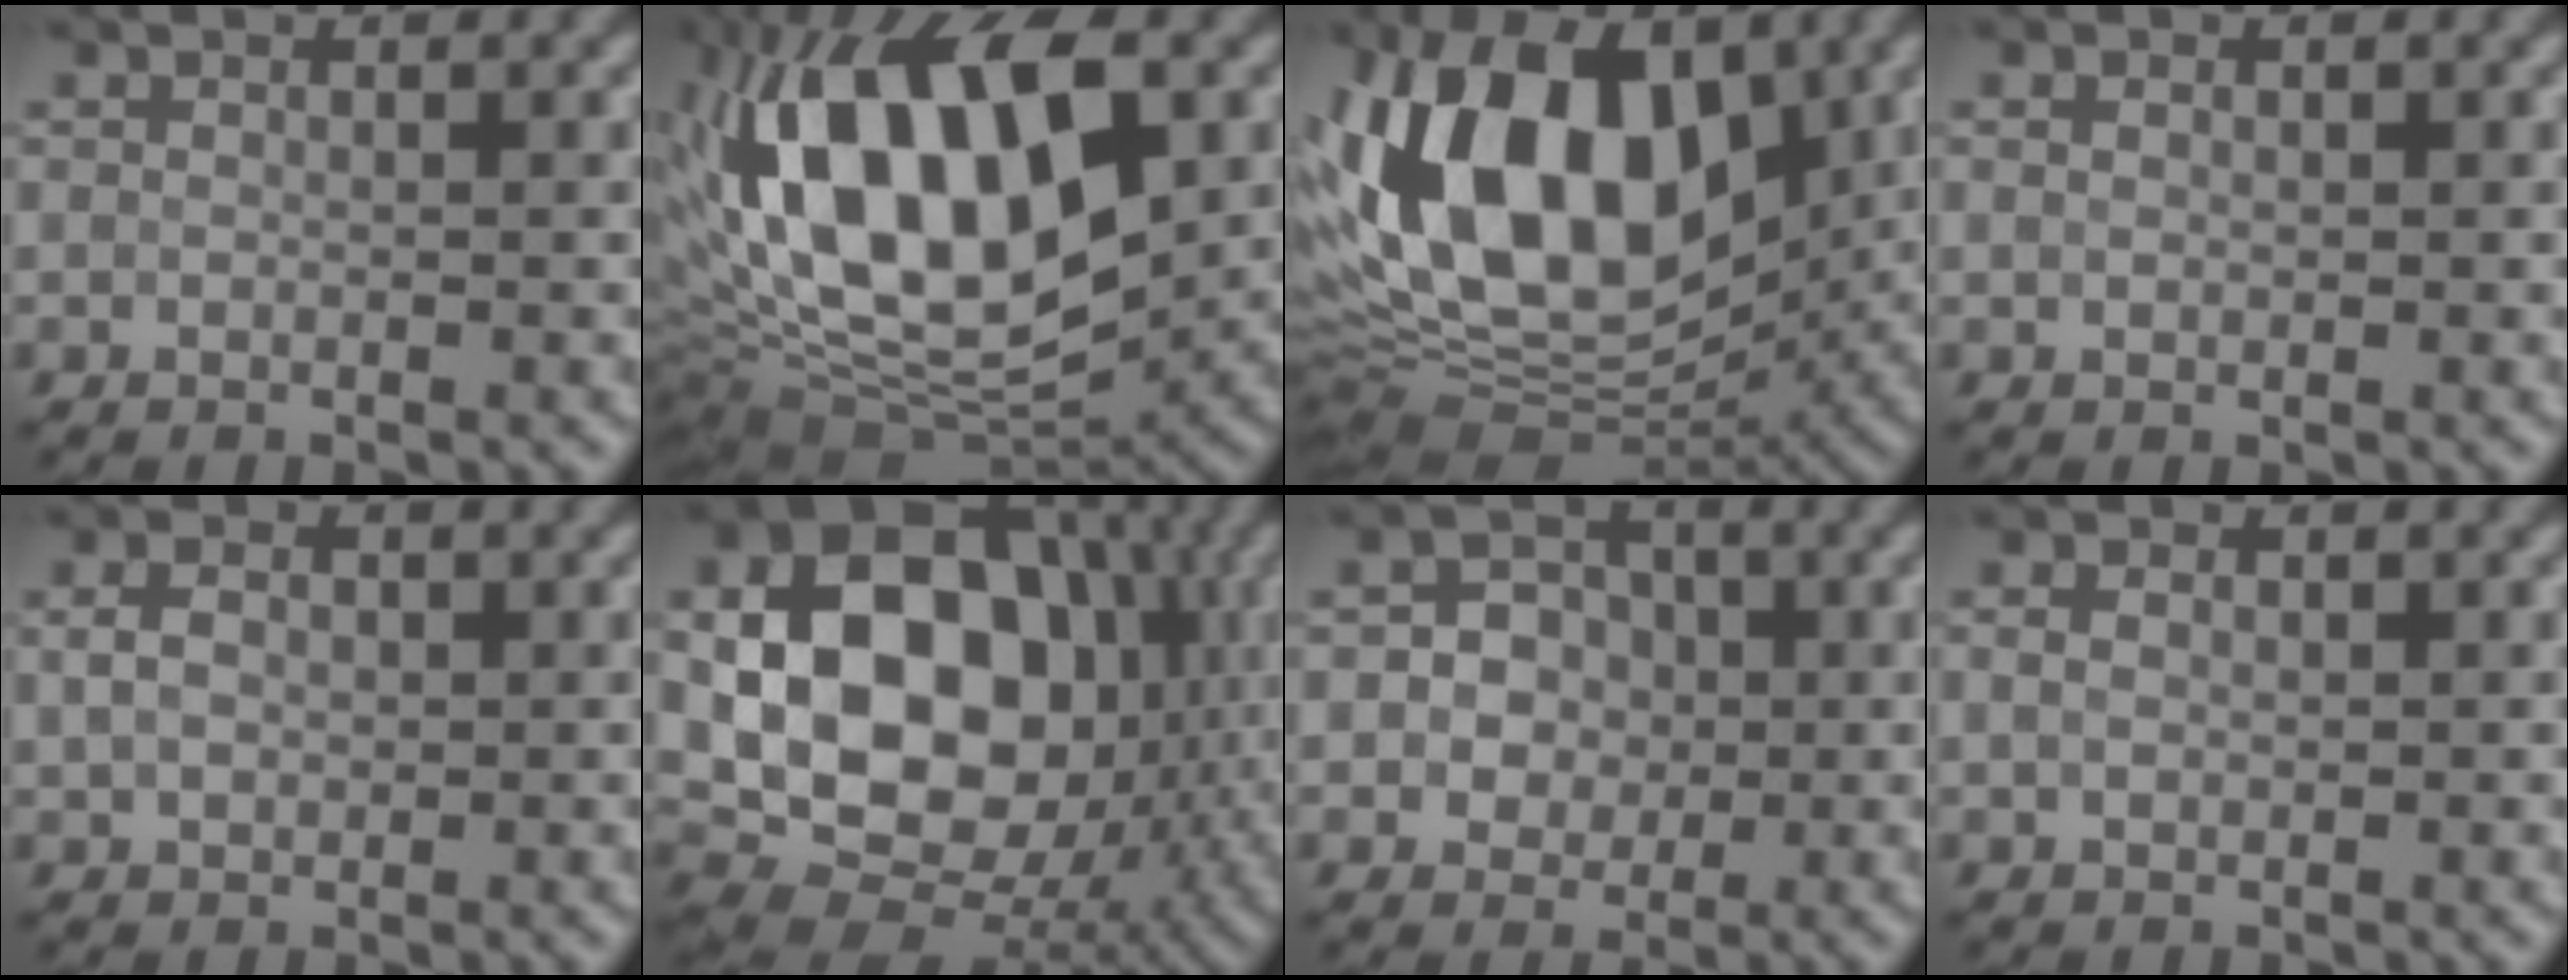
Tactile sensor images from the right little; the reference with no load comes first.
{"total": 15.4, "force": [2.4, 8.0, 12.9], "torque": [-0.225, 0.018, 0.033]}
{"total": 15.2, "force": [1.8, 9.2, 11.9], "torque": [-0.230, 0.014, 0.011]}
{"total": 0.6, "force": [0.3, 0.4, 0.3], "torque": [-0.008, 0.003, 0.001]}
{"total": 2.5, "force": [0.3, 1.8, 1.7], "torque": [-0.040, 0.009, 0.001]}
{"total": 17.1, "force": [1.4, 12.9, 11.1], "torque": [-0.191, -0.002, 0.034]}
{"total": 4.2, "force": [0.1, 3.8, 1.8], "torque": [-0.020, 0.013, -0.018]}
{"total": 1.4, "force": [0.2, 1.0, 0.9], "torque": [-0.020, 0.006, 0.000]}